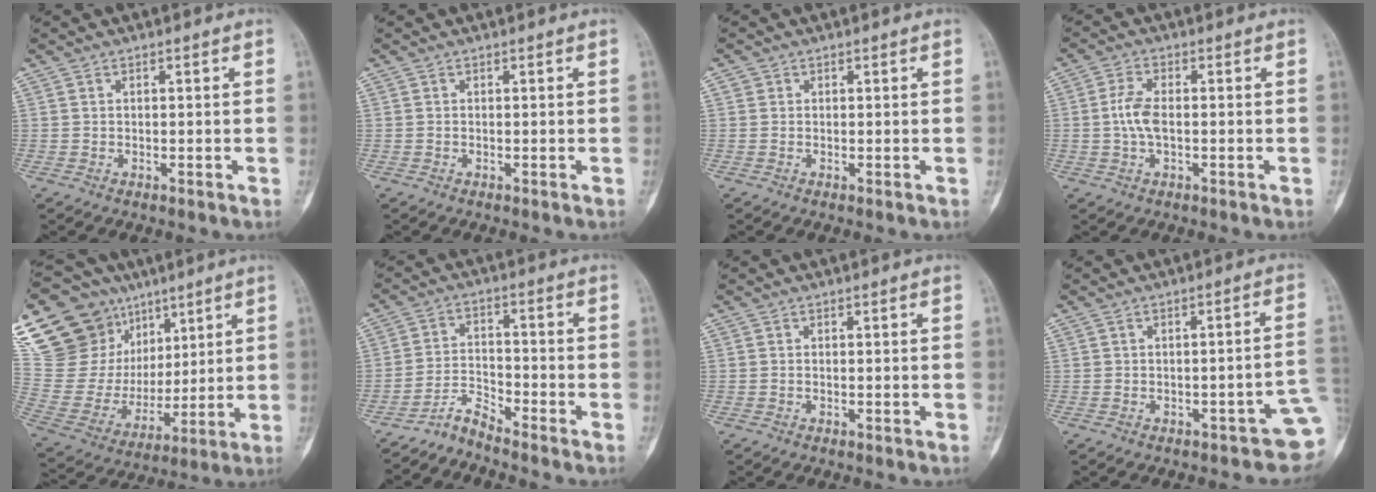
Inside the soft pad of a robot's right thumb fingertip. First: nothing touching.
{"total": 0.0}
{"total": 0.8, "force": [0.2, 0.7, 0.1], "torque": [0.007, 0.003, 0.002]}
{"total": 4.7, "force": [-0.2, 2.2, 4.1], "torque": [-0.093, 0.011, -0.009]}
{"total": 28.5, "force": [15.6, 20.0, 13.0], "torque": [-0.231, 0.020, 0.308]}
{"total": 4.2, "force": [-4.1, 0.0, 0.6], "torque": [-0.013, 0.031, -0.085]}
{"total": 0.0}
{"total": 6.1, "force": [-2.1, 2.3, 5.2], "torque": [-0.045, 0.024, -0.022]}